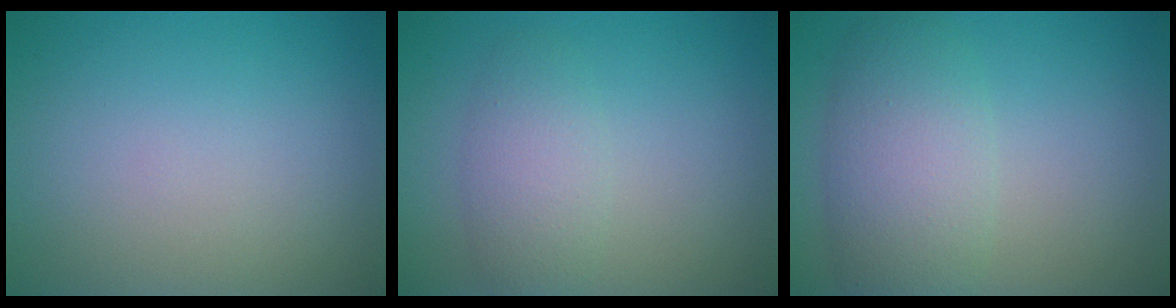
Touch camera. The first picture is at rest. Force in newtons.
{"total": 3.0, "press": 3.0, "slide": 0.1}
{"total": 5.7, "press": 5.7, "slide": 0.2}